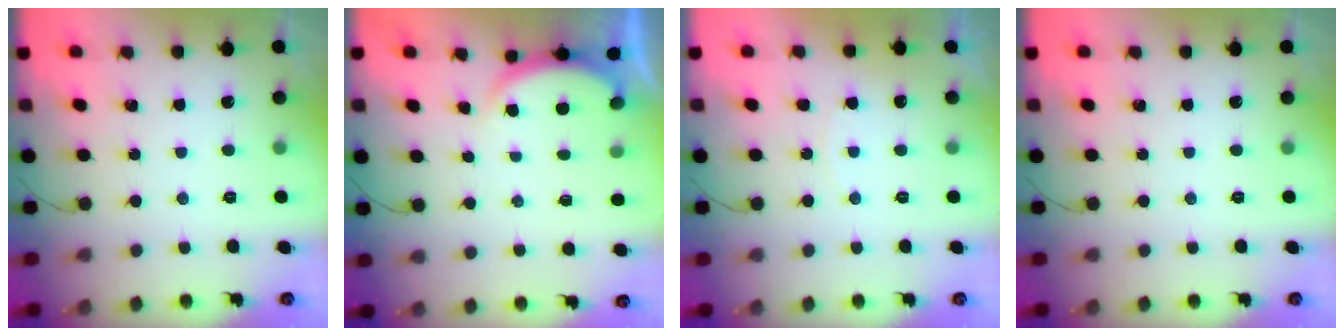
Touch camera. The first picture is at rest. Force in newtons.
{"total": 3.0, "press": 2.9, "slide": 0.6}
{"total": 4.2, "press": 3.9, "slide": 1.6}
{"total": 0.0}